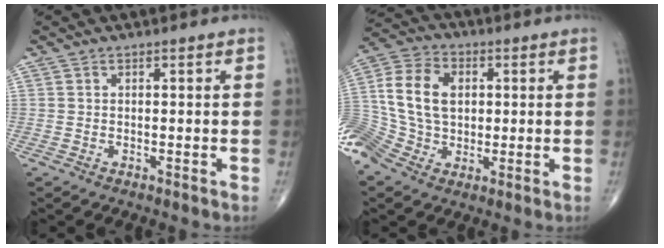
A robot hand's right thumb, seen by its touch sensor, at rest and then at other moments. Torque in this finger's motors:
{"motor_torque": [1.47, 1.07, 1.82, -0.78, 0.61]}